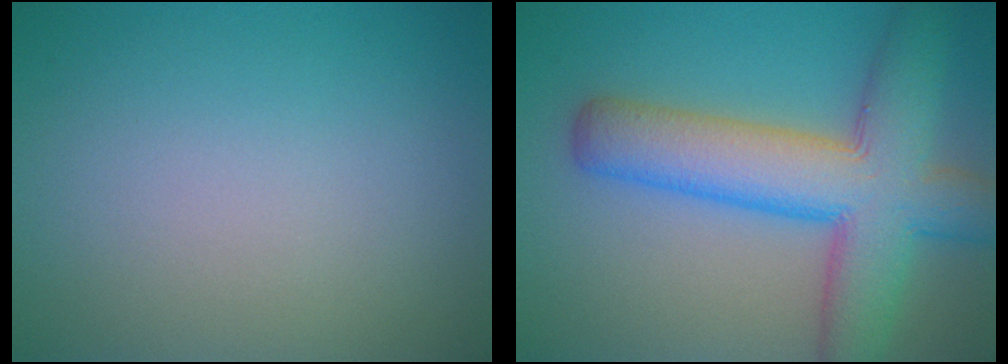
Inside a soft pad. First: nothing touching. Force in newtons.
{"total": 9.9, "press": 9.9, "slide": 0.4}